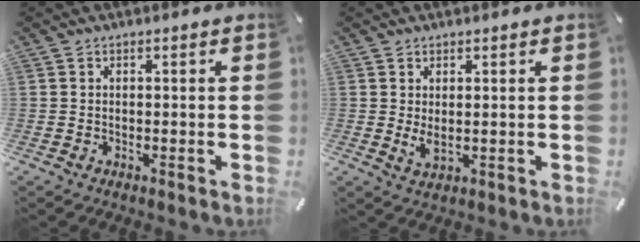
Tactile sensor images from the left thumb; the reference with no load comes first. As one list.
[{"total": 3.2, "force": [0.3, 1.5, 2.8], "torque": [-0.059, -0.007, 0.001]}]